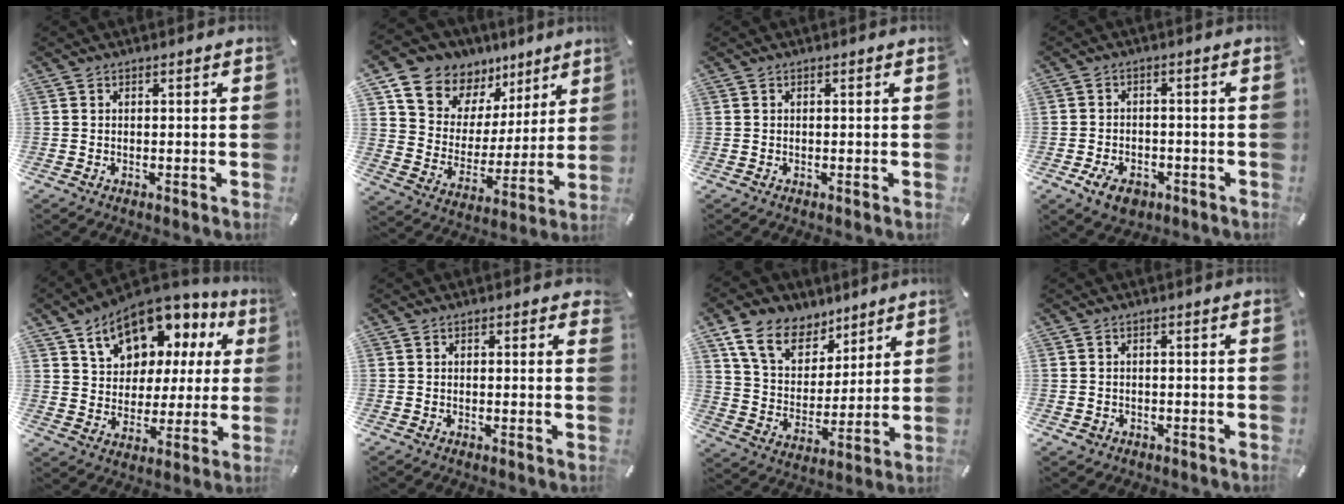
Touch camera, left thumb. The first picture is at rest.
{"total": 10.7, "force": [7.9, 7.3, 0.2], "torque": [-0.025, -0.078, 0.150]}
{"total": 0.0}
{"total": 5.4, "force": [-2.8, 3.7, 2.8], "torque": [-0.046, 0.012, -0.052]}
{"total": 13.7, "force": [8.5, 9.2, 5.7], "torque": [-0.102, -0.052, 0.155]}
{"total": 0.8, "force": [0.3, 0.5, 0.6], "torque": [0.005, -0.003, 0.002]}
{"total": 13.4, "force": [8.5, 9.0, 5.2], "torque": [-0.109, -0.040, 0.166]}
{"total": 1.4, "force": [-0.6, 1.3, 0.3], "torque": [-0.006, 0.004, -0.014]}